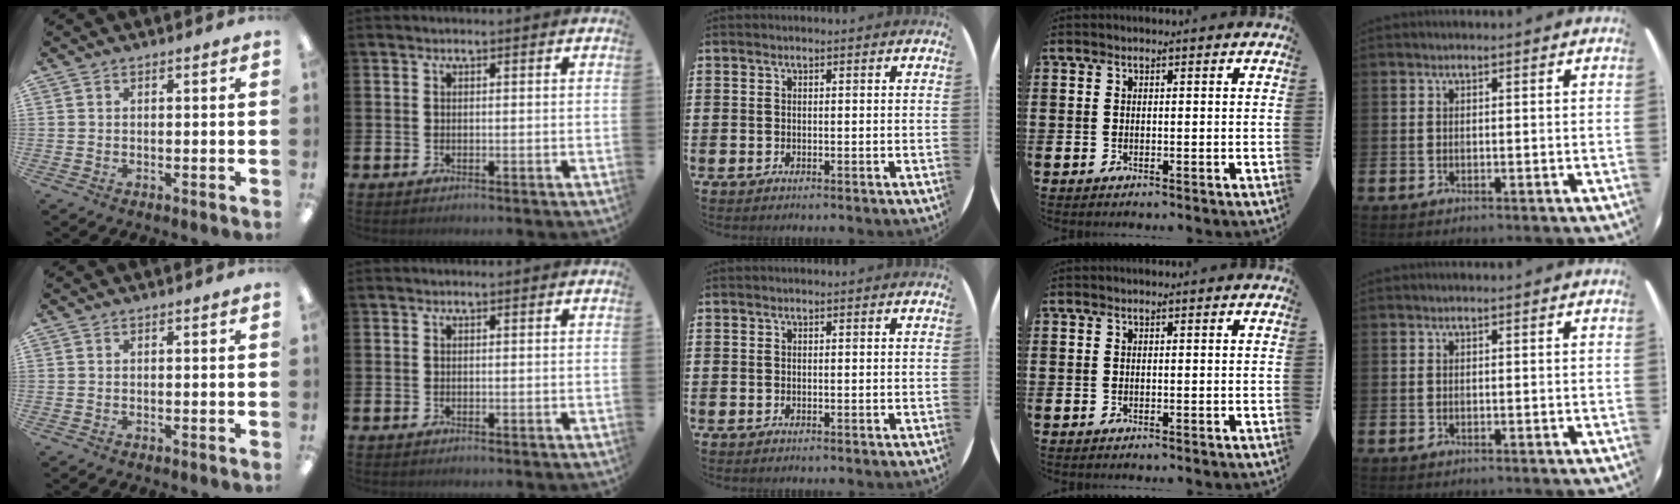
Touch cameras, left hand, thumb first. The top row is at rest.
{}